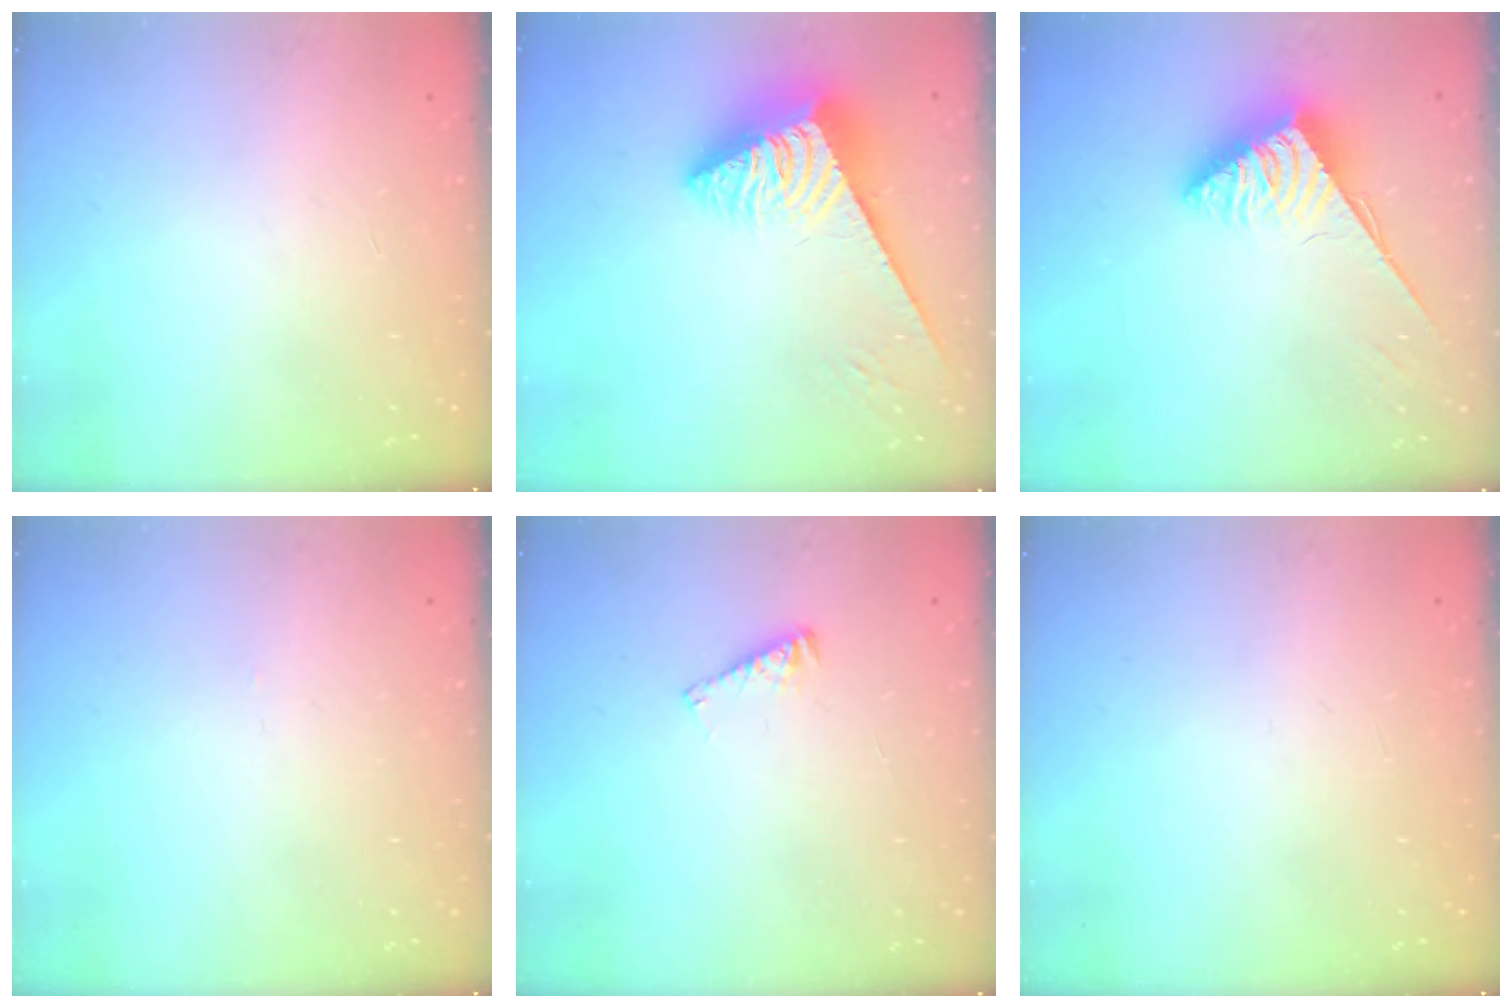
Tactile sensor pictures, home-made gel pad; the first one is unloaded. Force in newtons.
{"total": 5.3, "press": 5.2, "slide": 0.5}
{"total": 3.8, "press": 3.7, "slide": 0.6}
{"total": 0.0}
{"total": 3.8, "press": 3.8, "slide": 0.3}
{"total": 0.0}